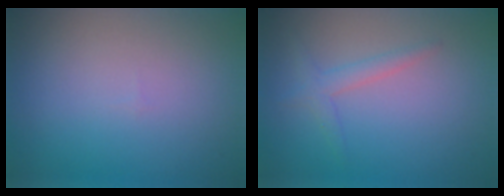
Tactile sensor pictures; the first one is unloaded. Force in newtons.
{"total": 1.6, "press": 1.6, "slide": 0.0}